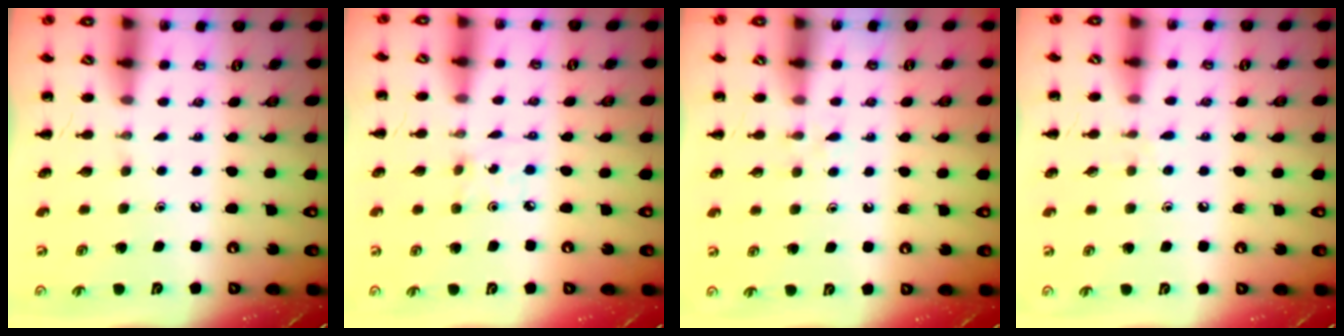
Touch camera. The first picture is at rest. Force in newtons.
{"total": 2.5, "press": 2.3, "slide": 0.9}
{"total": 3.0, "press": 2.8, "slide": 1.1}
{"total": 5.4, "press": 4.9, "slide": 2.4}